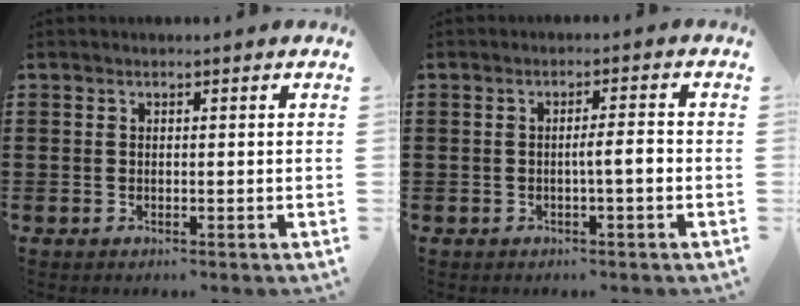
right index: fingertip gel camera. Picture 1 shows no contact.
{"total": 3.0, "force": [-0.7, 0.2, 2.9], "torque": [-0.050, 0.000, -0.014]}